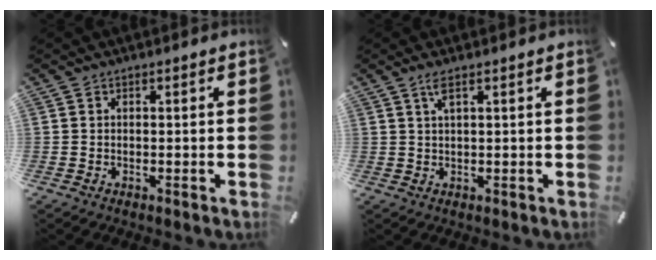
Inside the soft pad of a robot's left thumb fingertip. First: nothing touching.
{"total": 2.4, "force": [1.2, 0.3, 2.0], "torque": [-0.045, 0.001, 0.021]}